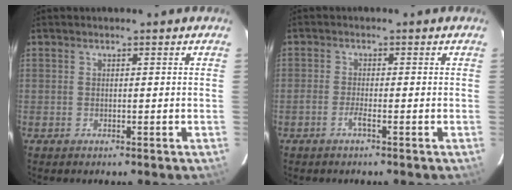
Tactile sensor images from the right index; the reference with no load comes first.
{"total": 1.8, "force": [-1.1, 0.0, 1.4], "torque": [-0.037, 0.000, -0.026]}